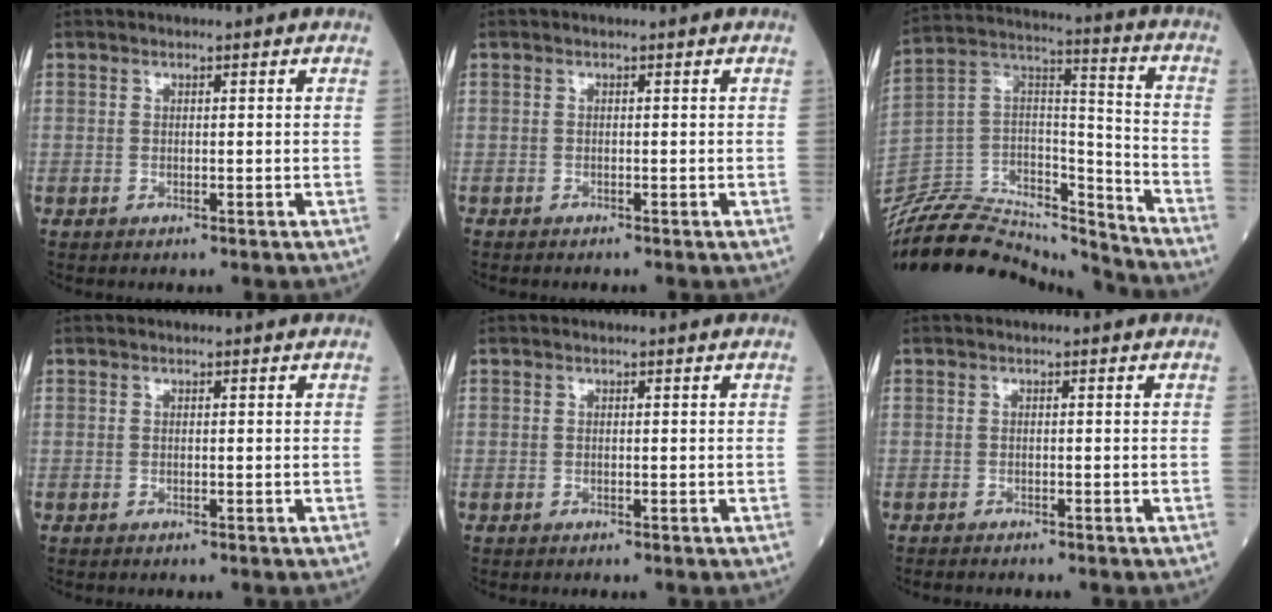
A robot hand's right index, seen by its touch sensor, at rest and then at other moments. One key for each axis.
{"total": 1.8, "fx": -1.4, "fy": 0.8, "fz": 0.8, "tx": -0.022, "ty": -0.005, "tz": -0.019}
{"total": 27.7, "fx": -25.7, "fy": 5.6, "fz": 8.7, "tx": -0.220, "ty": 0.002, "tz": -0.433}
{"total": 0.0}
{"total": 0.0}
{"total": 2.6, "fx": -2.1, "fy": 1.0, "fz": 1.1, "tx": -0.027, "ty": -0.007, "tz": -0.027}